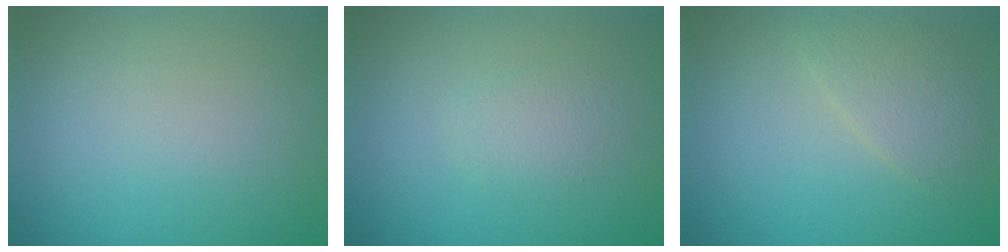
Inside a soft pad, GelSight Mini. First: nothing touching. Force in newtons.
{"total": 1.4, "press": 1.4, "slide": 0.1}
{"total": 2.2, "press": 2.2, "slide": 0.1}